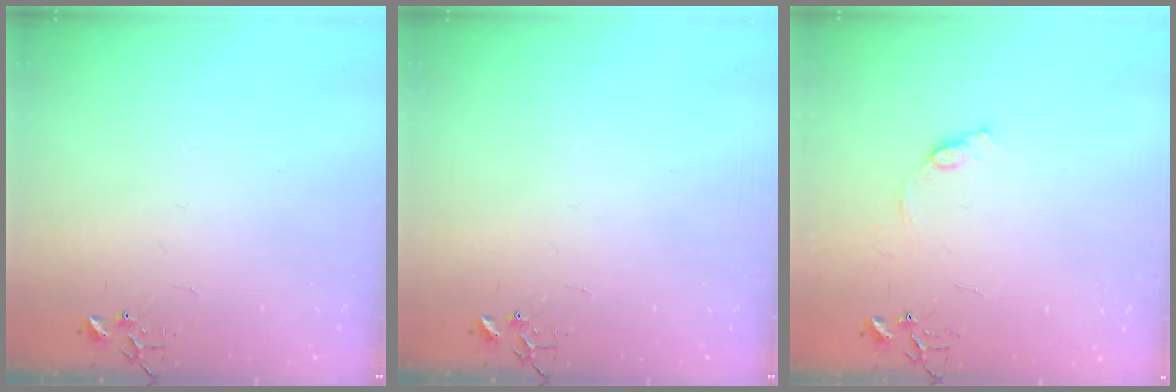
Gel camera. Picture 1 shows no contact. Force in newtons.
{"total": 0.0}
{"total": 7.2, "press": 7.1, "slide": 0.8}